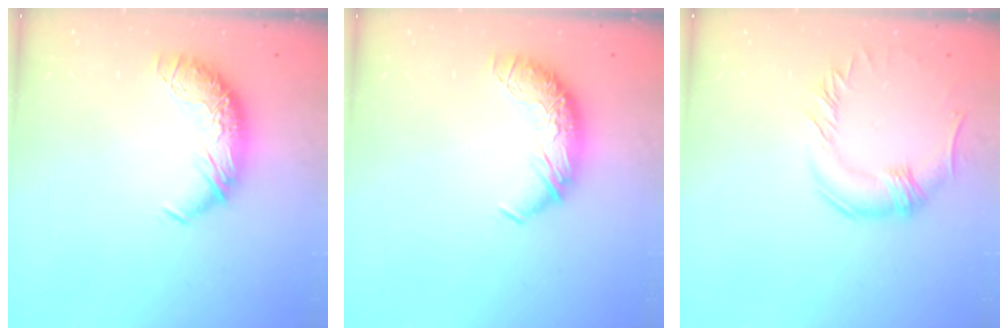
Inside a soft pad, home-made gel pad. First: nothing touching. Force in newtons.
{"total": 0.0}
{"total": 0.0}